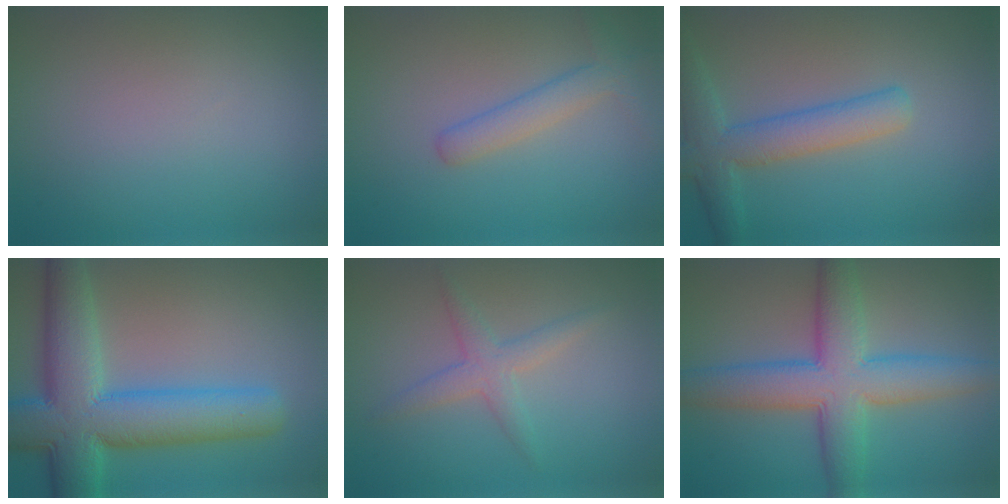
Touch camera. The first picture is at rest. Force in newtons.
{"total": 2.6, "press": 2.6, "slide": 0.1}
{"total": 4.6, "press": 4.6, "slide": 0.2}
{"total": 11.1, "press": 11.1, "slide": 0.4}
{"total": 2.4, "press": 2.4, "slide": 0.1}
{"total": 8.0, "press": 8.0, "slide": 0.2}